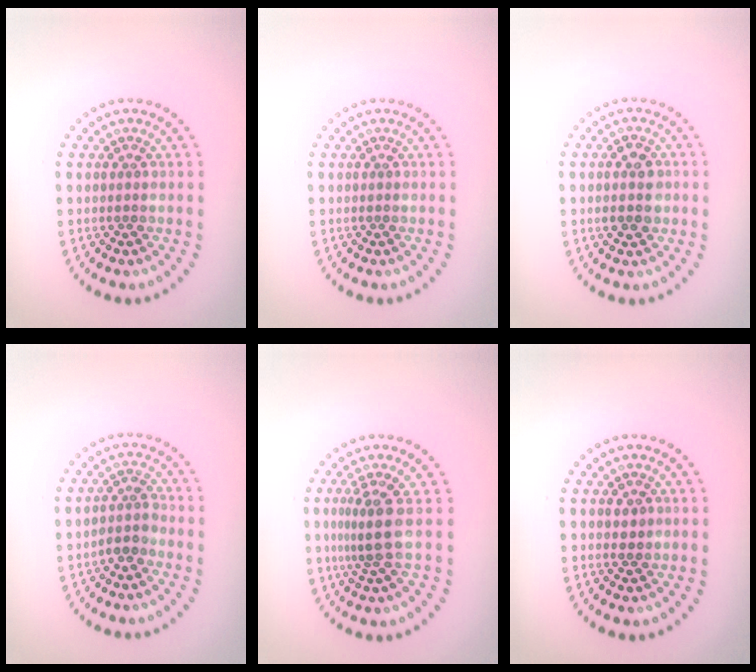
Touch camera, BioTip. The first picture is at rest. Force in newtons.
{"total": 0.0}
{"total": 2.7, "press": 2.7, "slide": 0.1}
{"total": 1.8, "press": 1.5, "slide": 1.0}
{"total": 2.9, "press": 2.1, "slide": 2.0}
{"total": 0.9, "press": 0.9, "slide": 0.2}